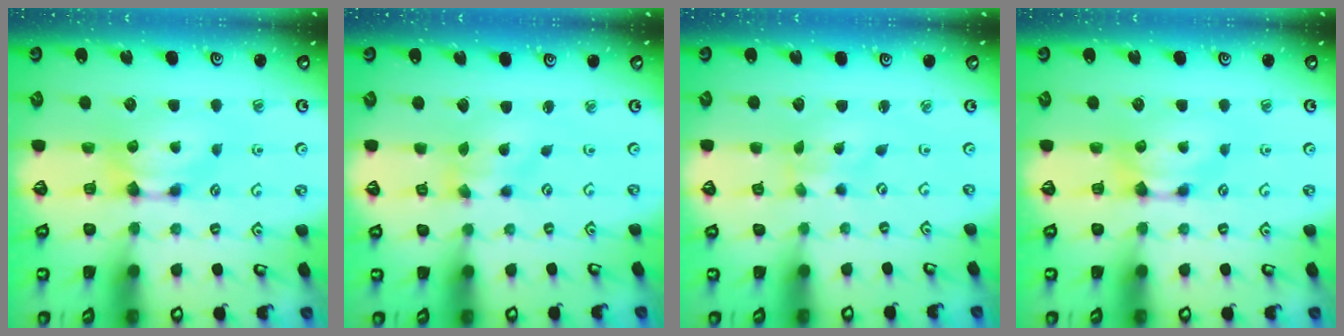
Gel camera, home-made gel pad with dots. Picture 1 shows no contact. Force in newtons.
{"total": 1.2, "press": 0.0, "slide": 1.2}
{"total": 3.7, "press": 3.6, "slide": 0.8}
{"total": 0.0}